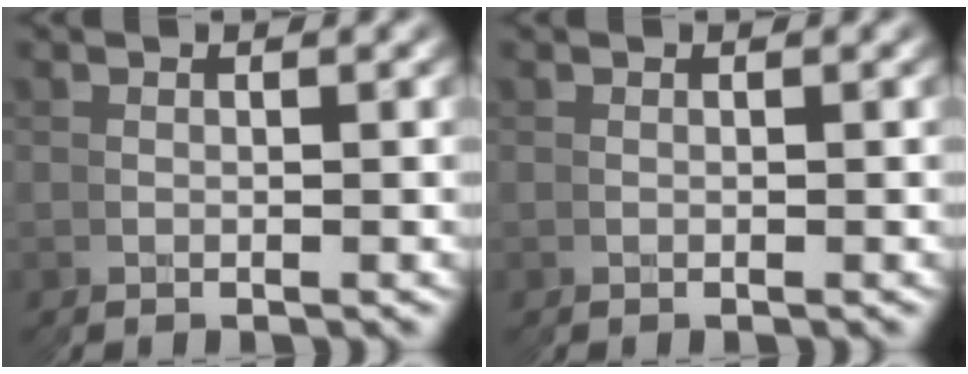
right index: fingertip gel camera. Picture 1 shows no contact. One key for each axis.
{"total": 0.0}